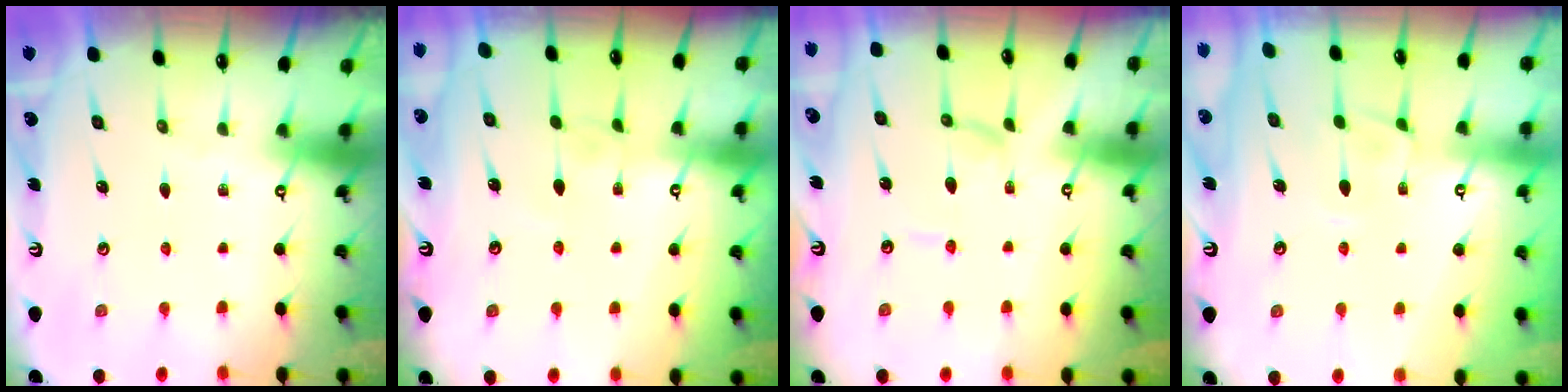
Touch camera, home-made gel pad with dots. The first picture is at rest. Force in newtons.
{"total": 3.3, "press": 3.3, "slide": 0.2}
{"total": 1.1, "press": 1.0, "slide": 0.3}
{"total": 1.6, "press": 1.3, "slide": 1.0}